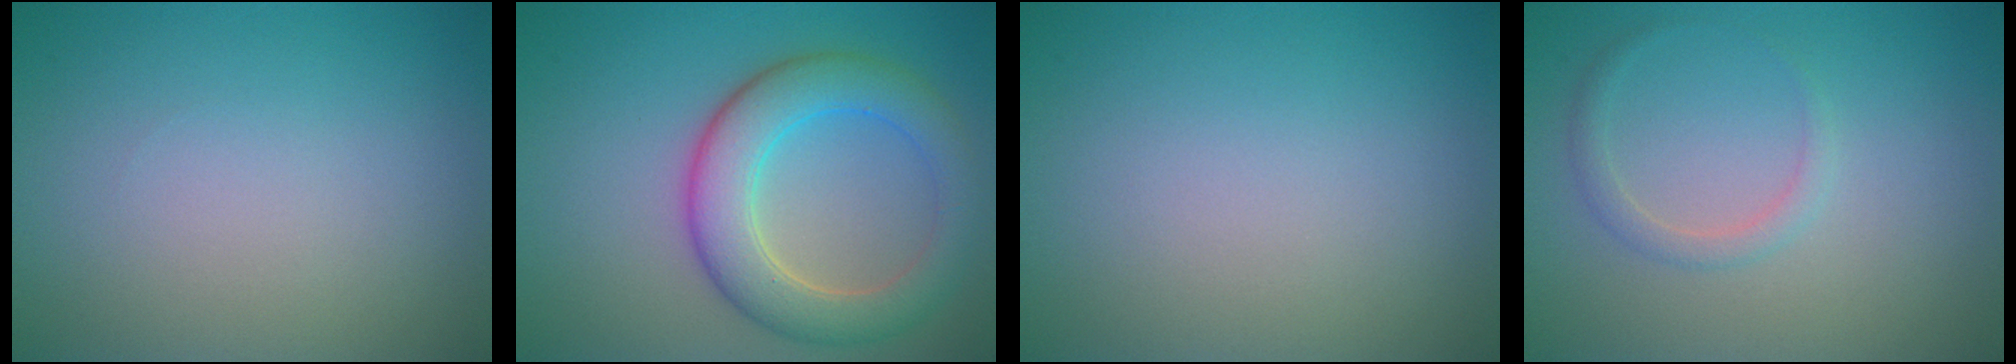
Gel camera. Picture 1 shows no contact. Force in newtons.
{"total": 6.3, "press": 6.3, "slide": 0.3}
{"total": 0.0}
{"total": 1.3, "press": 1.3, "slide": 0.1}